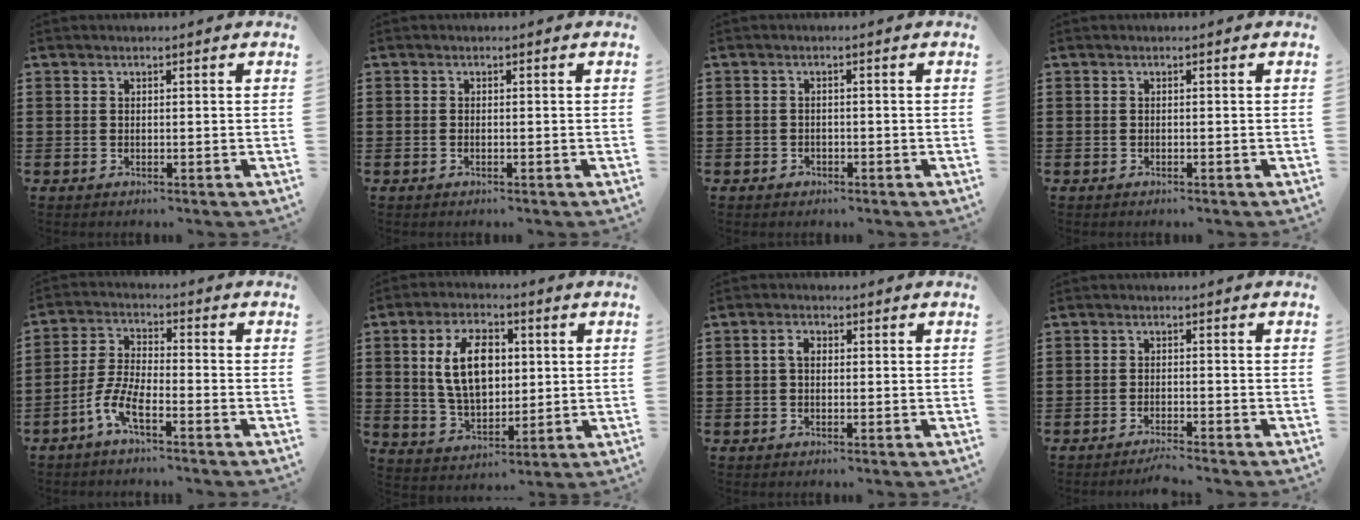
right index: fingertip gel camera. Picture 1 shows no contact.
{"total": 0.0}
{"total": 1.0, "force": [-0.7, 0.7, 0.2], "torque": [-0.006, 0.000, -0.016]}
{"total": 0.0}
{"total": 5.7, "force": [-3.7, 1.2, 4.2], "torque": [-0.113, -0.012, -0.076]}
{"total": 10.5, "force": [1.8, 6.2, 8.3], "torque": [-0.173, 0.007, 0.026]}
{"total": 2.3, "force": [0.2, 1.4, 1.8], "torque": [-0.036, 0.008, 0.001]}
{"total": 2.0, "force": [-1.9, -0.2, 0.5], "torque": [-0.009, 0.001, -0.037]}